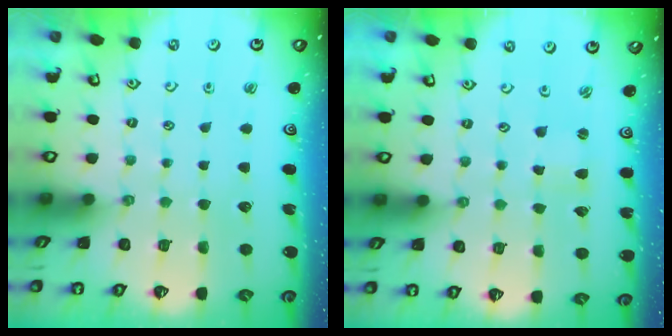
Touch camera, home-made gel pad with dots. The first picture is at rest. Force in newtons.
{"total": 2.4, "press": 2.4, "slide": 0.5}